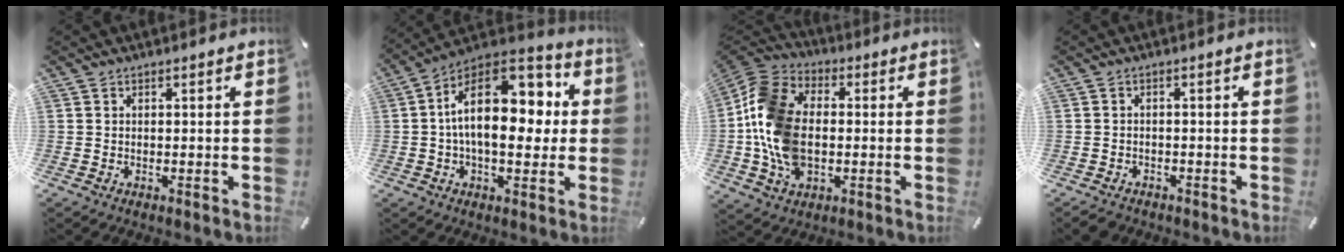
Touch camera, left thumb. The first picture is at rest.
{"total": 19.9, "force": [2.8, 11.9, 15.7], "torque": [-0.245, -0.009, 0.047]}
{"total": 16.5, "force": [-2.1, 11.5, 11.6], "torque": [-0.274, 0.009, -0.041]}
{"total": 2.2, "force": [-2.0, 0.9, 0.5], "torque": [-0.014, 0.009, -0.042]}